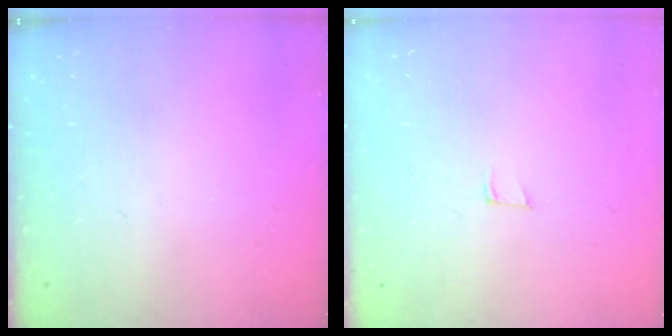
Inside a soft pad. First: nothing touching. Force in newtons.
{"total": 5.6, "press": 4.5, "slide": 3.3}